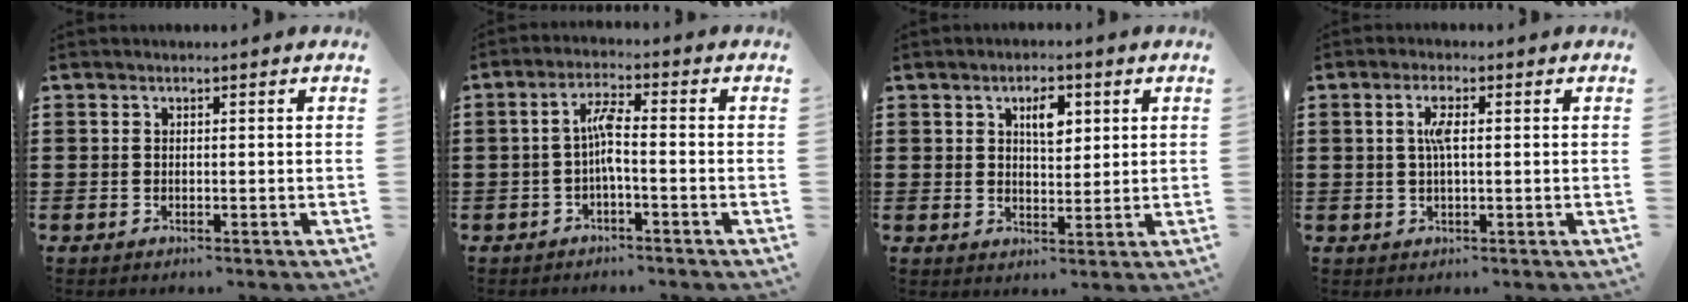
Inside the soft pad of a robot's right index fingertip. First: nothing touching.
{"total": 4.2, "force": [-0.9, 0.7, 4.0], "torque": [-0.084, 0.004, -0.021]}
{"total": 4.2, "force": [1.8, 2.0, 3.2], "torque": [-0.046, 0.002, 0.024]}
{"total": 3.4, "force": [0.6, 0.9, 3.2], "torque": [-0.065, 0.004, 0.008]}